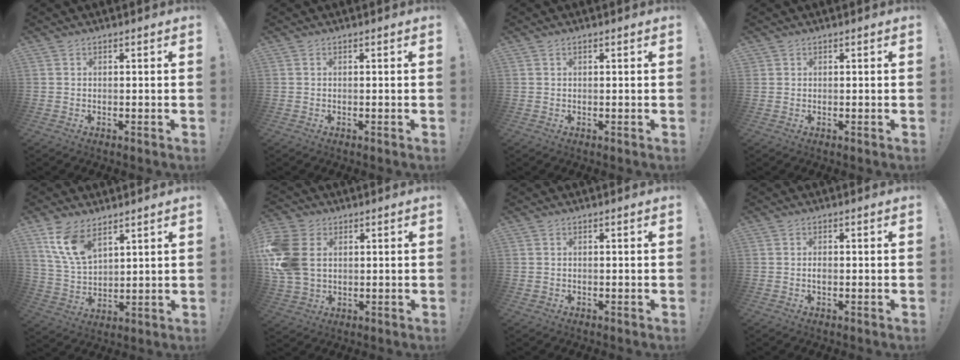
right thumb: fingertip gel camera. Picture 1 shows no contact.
{"total": 0.0}
{"total": 0.7, "force": [0.4, 0.3, 0.5], "torque": [-0.002, -0.002, 0.005]}
{"total": 0.7, "force": [0.5, 0.6, 0.0], "torque": [0.007, -0.002, 0.008]}
{"total": 11.8, "force": [7.5, 6.1, 6.8], "torque": [-0.141, -0.030, 0.148]}
{"total": 15.1, "force": [2.2, 11.4, 9.6], "torque": [-0.201, 0.004, 0.045]}
{"total": 0.0}
{"total": 1.0, "force": [-0.4, 0.6, 0.7], "torque": [-0.007, -0.001, -0.010]}